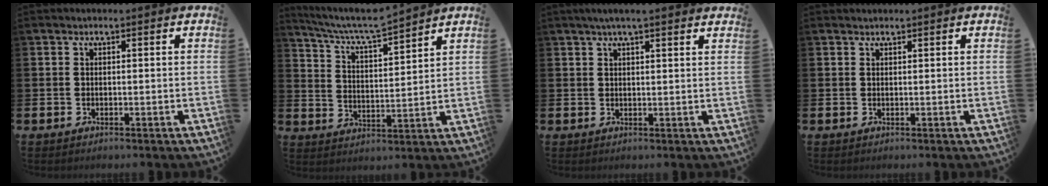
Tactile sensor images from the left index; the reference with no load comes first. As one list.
[{"total": 6.7, "force": [6.4, 0.1, 2.0], "torque": [-0.062, -0.045, 0.111]}, {"total": 3.0, "force": [2.6, 0.1, 1.4], "torque": [-0.033, -0.001, 0.046]}, {"total": 0.7, "force": [0.6, 0.1, -0.2], "torque": [0.002, -0.001, 0.013]}]